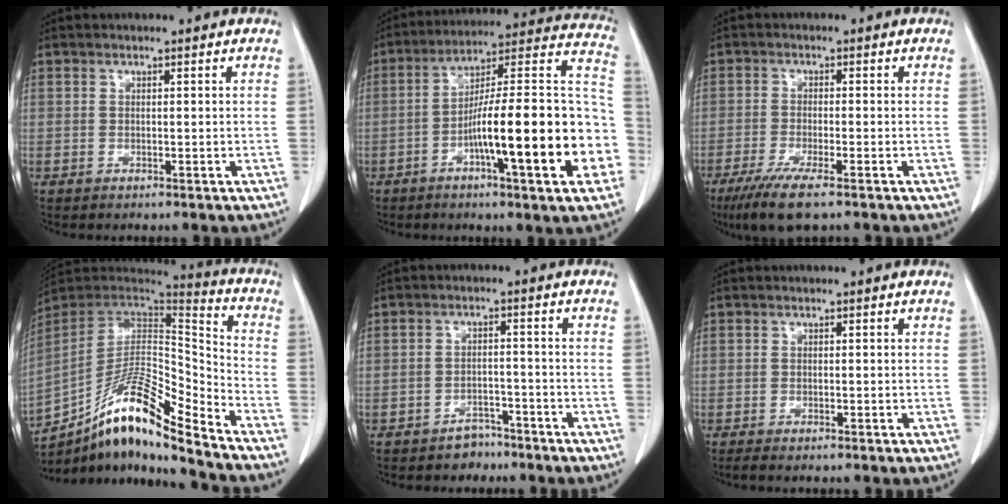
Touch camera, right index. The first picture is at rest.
{"total": 22.8, "force": [-6.5, 2.6, 21.7], "torque": [-0.252, 0.021, -0.095]}
{"total": 6.9, "force": [-4.5, 0.8, 5.2], "torque": [-0.098, -0.019, -0.075]}
{"total": 18.1, "force": [-13.6, 1.8, 11.7], "torque": [-0.225, 0.012, -0.245]}
{"total": 3.7, "force": [-3.0, 2.1, 0.5], "torque": [-0.009, 0.011, -0.038]}
{"total": 0.8, "force": [-0.6, -0.1, 0.5], "torque": [-0.012, -0.001, -0.011]}